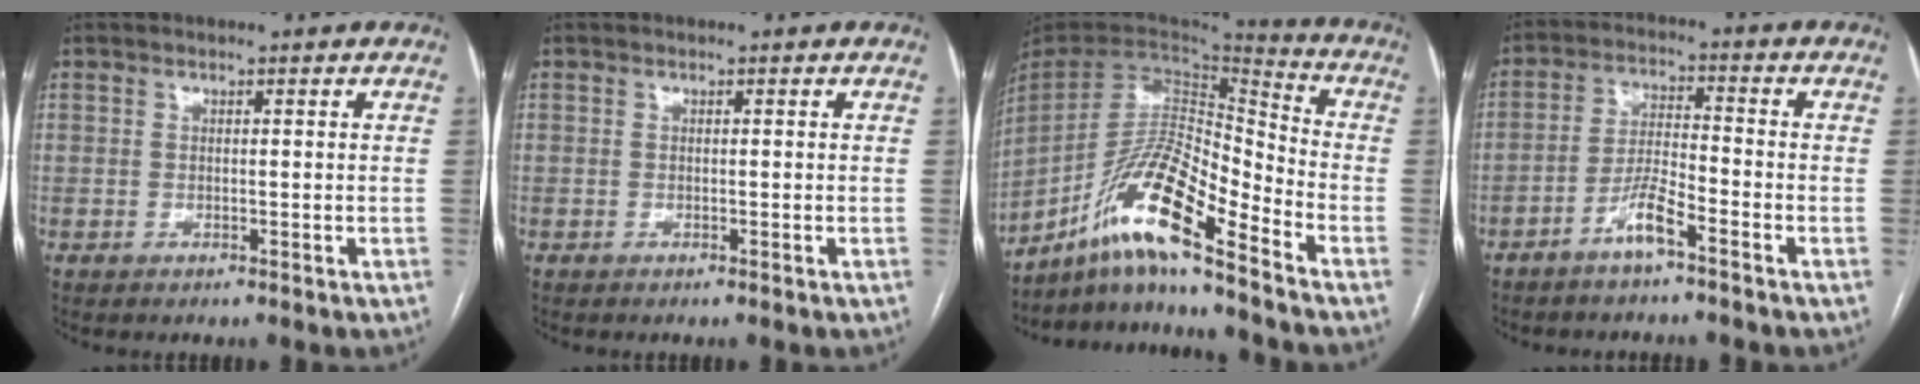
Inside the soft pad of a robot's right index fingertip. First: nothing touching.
{"total": 0.0}
{"total": 15.8, "force": [-10.9, 1.4, 11.2], "torque": [-0.217, 0.011, -0.200]}
{"total": 5.4, "force": [-3.6, 0.5, 4.0], "torque": [-0.080, 0.005, -0.073]}